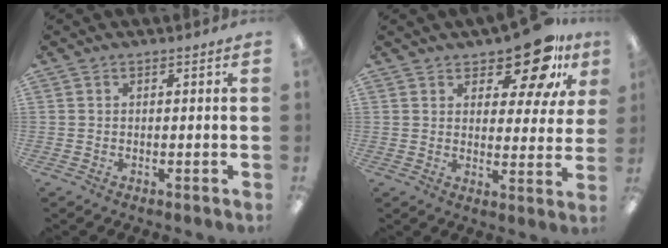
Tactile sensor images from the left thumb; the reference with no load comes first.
{"total": 14.3, "force": [9.8, 6.1, 8.4], "torque": [-0.112, -0.053, 0.165]}